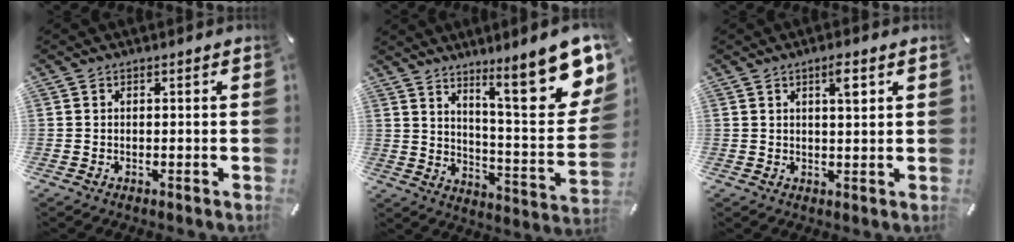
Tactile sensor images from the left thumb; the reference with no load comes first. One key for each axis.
{"total": 18.9, "fx": 12.3, "fy": 4.5, "fz": 13.7, "tx": -0.193, "ty": -0.097, "tz": 0.192}
{"total": 3.8, "fx": 1.8, "fy": 0.9, "fz": 3.3, "tx": -0.052, "ty": -0.002, "tz": 0.025}